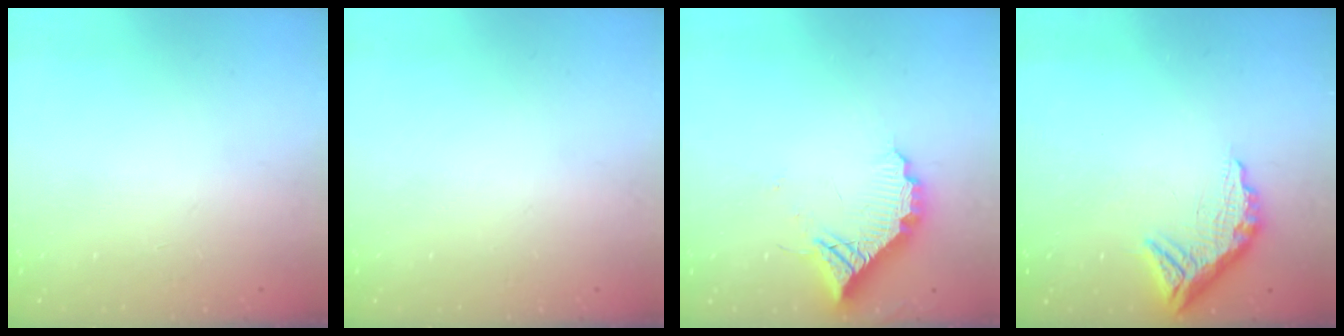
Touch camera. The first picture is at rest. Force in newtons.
{"total": 0.0}
{"total": 10.6, "press": 10.6, "slide": 0.4}
{"total": 10.8, "press": 10.8, "slide": 0.8}